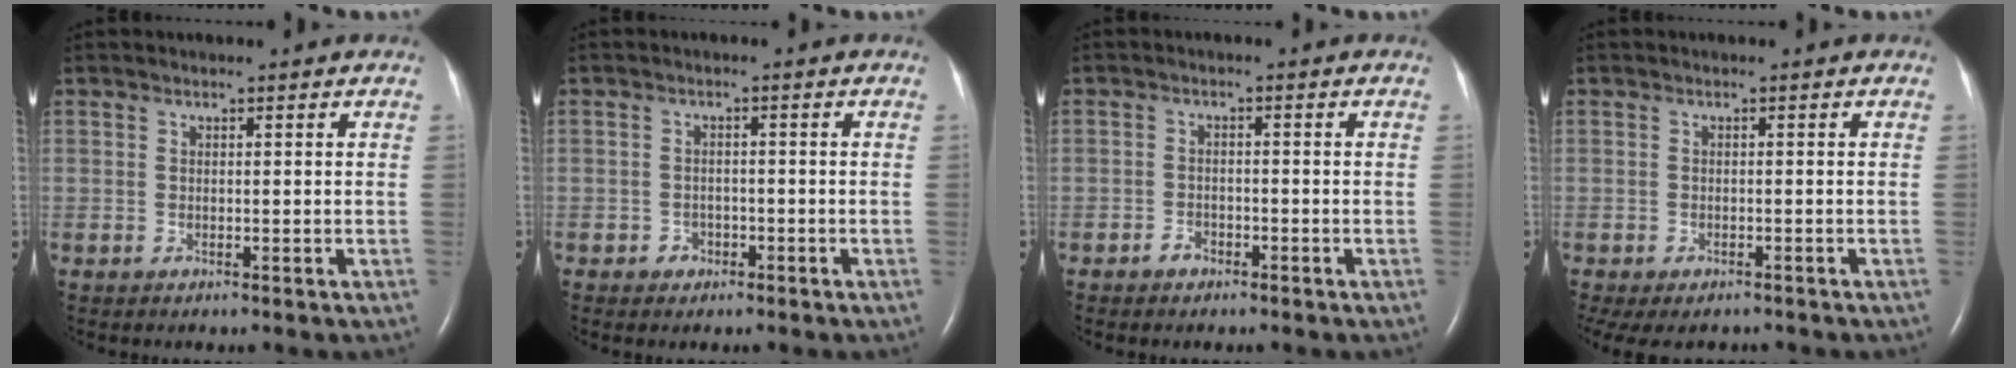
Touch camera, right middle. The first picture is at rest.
{"total": 1.8, "force": [-1.0, 1.4, 0.5], "torque": [-0.008, 0.006, -0.015]}
{"total": 1.8, "force": [-1.3, 1.0, 0.6], "torque": [-0.016, 0.003, -0.022]}
{"total": 7.9, "force": [-6.2, 3.5, 3.4], "torque": [-0.067, -0.009, -0.079]}